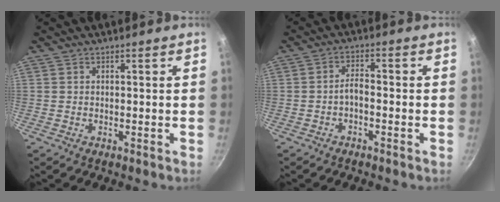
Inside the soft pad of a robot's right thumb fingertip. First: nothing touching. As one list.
[{"total": 2.9, "force": [-1.1, 1.4, 2.3], "torque": [-0.035, 0.018, -0.024]}]